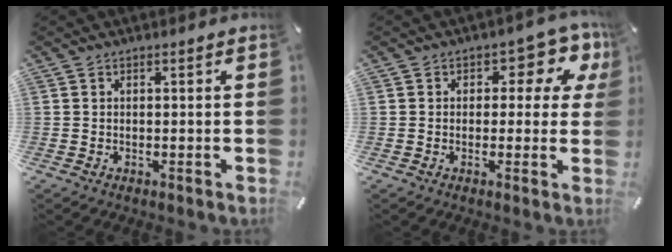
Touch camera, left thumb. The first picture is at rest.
{"total": 7.5, "force": [2.8, 4.5, 5.3], "torque": [-0.054, -0.020, 0.040]}